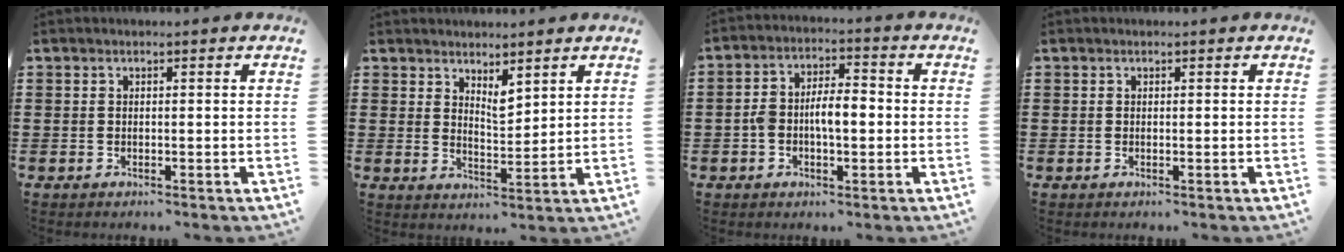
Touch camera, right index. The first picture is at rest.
{"total": 3.5, "force": [2.9, 0.9, 1.6], "torque": [-0.029, -0.010, 0.052]}
{"total": 5.6, "force": [-1.0, 2.3, 5.0], "torque": [-0.102, 0.007, -0.023]}
{"total": 0.0}